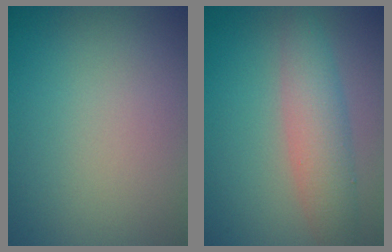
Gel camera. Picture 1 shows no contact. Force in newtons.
{"total": 4.3, "press": 4.3, "slide": 0.1}